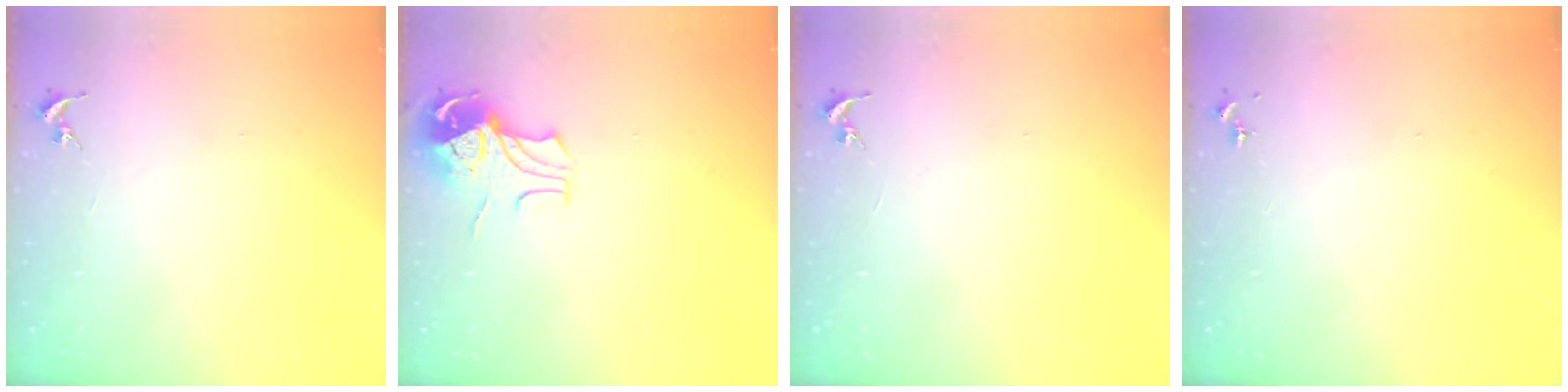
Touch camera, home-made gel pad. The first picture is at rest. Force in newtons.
{"total": 9.0, "press": 8.9, "slide": 1.0}
{"total": 0.0}
{"total": 0.0}